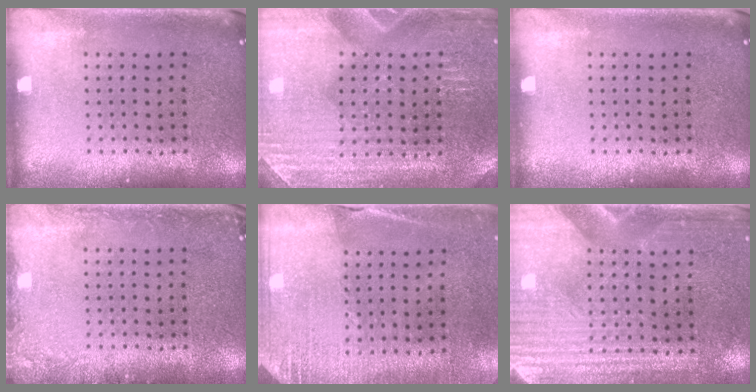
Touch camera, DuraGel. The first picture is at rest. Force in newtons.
{"total": 3.2, "press": 3.1, "slide": 0.4}
{"total": 0.0}
{"total": 1.4, "press": 1.4, "slide": 0.2}
{"total": 2.6, "press": 2.4, "slide": 1.1}
{"total": 3.5, "press": 3.1, "slide": 1.5}